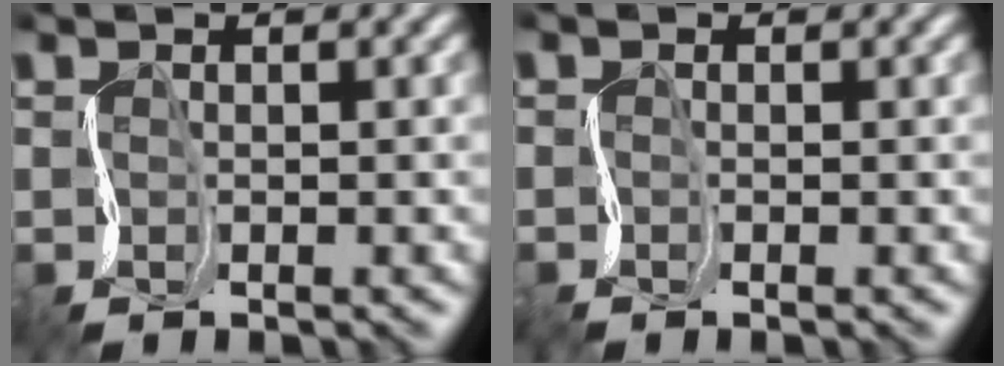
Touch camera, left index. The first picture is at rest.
{"total": 0.7, "force": [-0.6, 0.2, 0.2], "torque": [-0.010, 0.000, -0.009]}